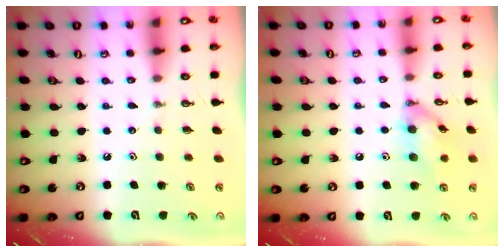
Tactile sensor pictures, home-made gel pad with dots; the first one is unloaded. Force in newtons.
{"total": 12.2, "press": 12.2, "slide": 0.5}